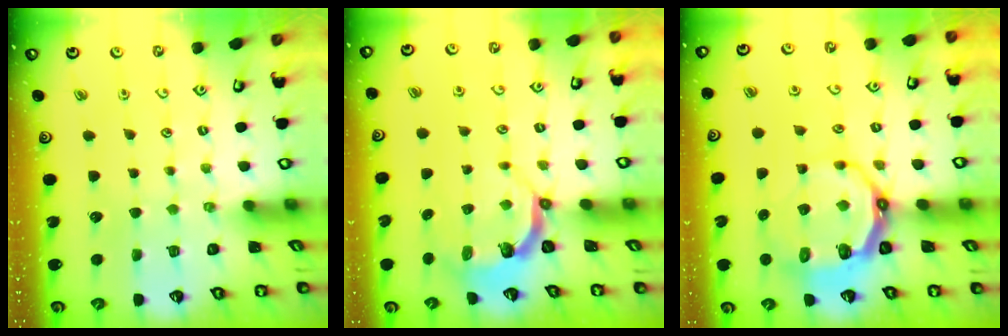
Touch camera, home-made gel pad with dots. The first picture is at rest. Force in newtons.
{"total": 4.4, "press": 3.2, "slide": 3.0}
{"total": 8.8, "press": 7.9, "slide": 3.9}